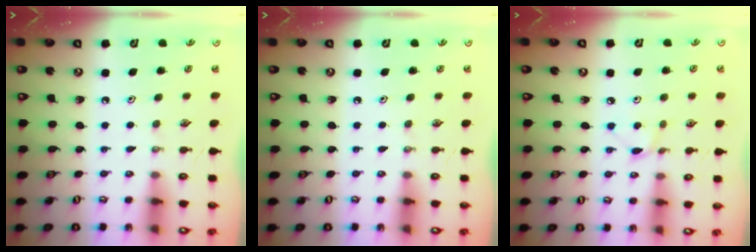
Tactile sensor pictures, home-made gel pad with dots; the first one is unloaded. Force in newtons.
{"total": 0.0}
{"total": 4.3, "press": 4.2, "slide": 0.7}